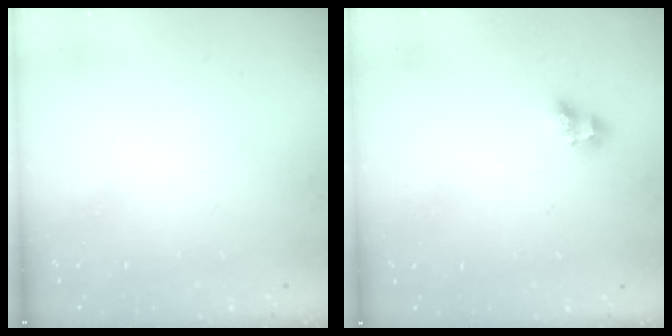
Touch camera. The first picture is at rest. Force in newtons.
{"total": 5.0, "press": 5.0, "slide": 0.4}